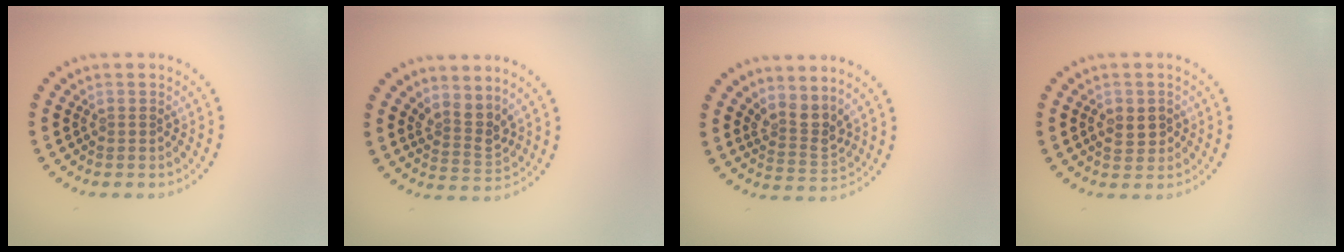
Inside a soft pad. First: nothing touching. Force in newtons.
{"total": 2.7, "press": 2.0, "slide": 1.8}
{"total": 2.8, "press": 2.1, "slide": 1.8}
{"total": 2.2, "press": 2.2, "slide": 0.3}